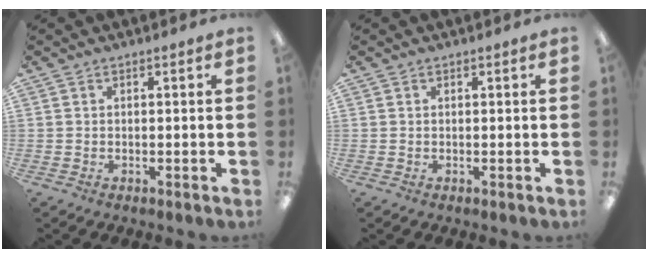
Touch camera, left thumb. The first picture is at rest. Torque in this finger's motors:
{"motor_torque": [0.00, 0.02, -0.14, -0.11, 0.00]}